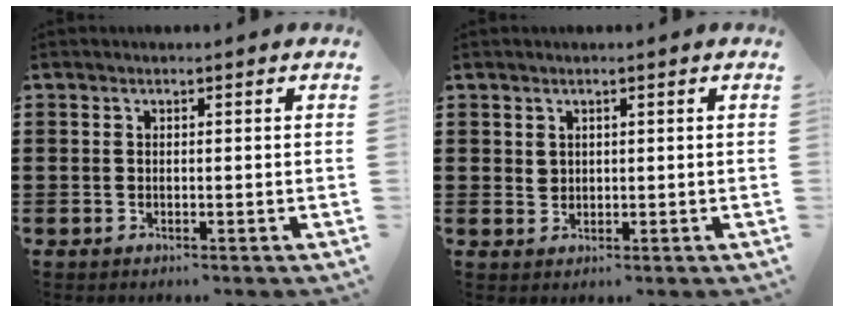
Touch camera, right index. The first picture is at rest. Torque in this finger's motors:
{"motor_torque": [-0.13, 0.14, 0.01, 0.02]}